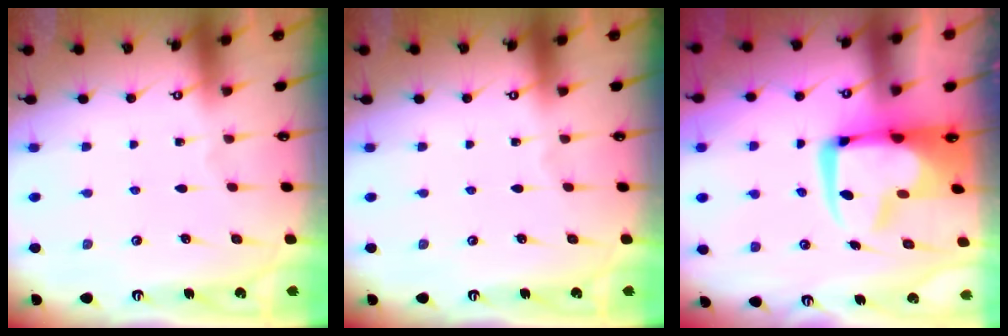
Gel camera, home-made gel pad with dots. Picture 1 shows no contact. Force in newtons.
{"total": 0.0}
{"total": 6.0, "press": 5.9, "slide": 1.3}